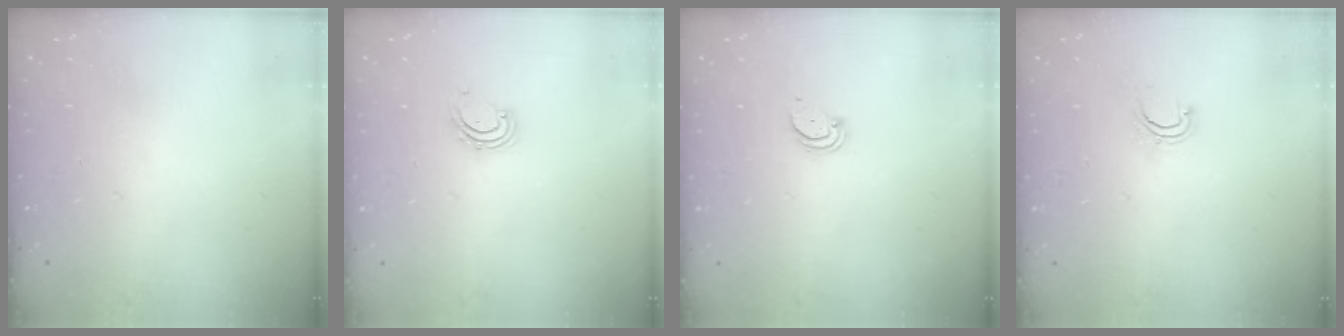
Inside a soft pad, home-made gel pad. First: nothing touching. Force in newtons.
{"total": 2.9, "press": 2.9, "slide": 0.4}
{"total": 1.4, "press": 1.3, "slide": 0.1}
{"total": 4.2, "press": 4.1, "slide": 0.8}